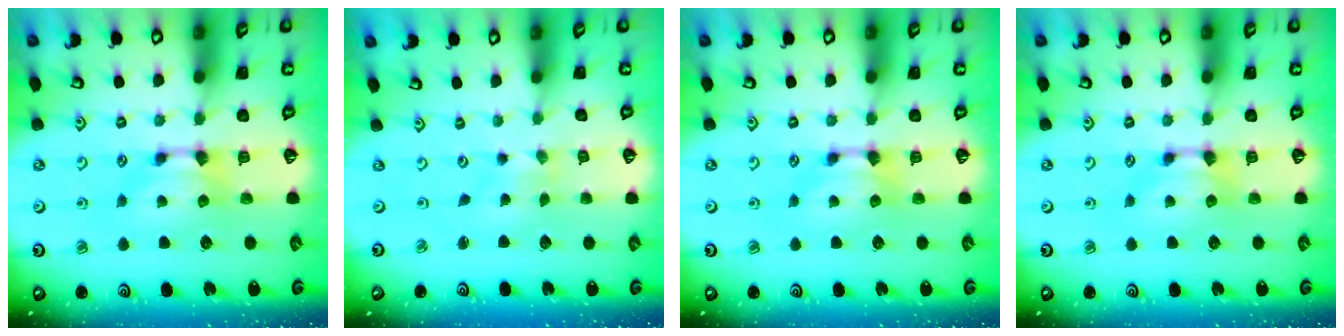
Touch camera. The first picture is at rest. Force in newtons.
{"total": 4.1, "press": 4.1, "slide": 0.7}
{"total": 0.0}
{"total": 0.0}